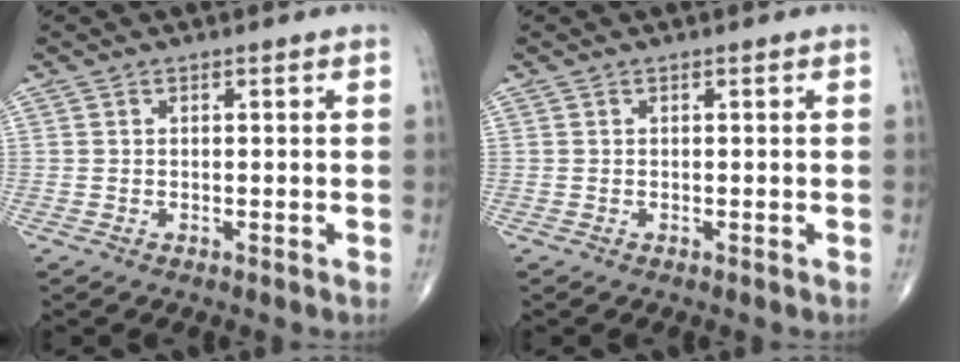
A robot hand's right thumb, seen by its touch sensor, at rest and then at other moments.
{"total": 0.0}